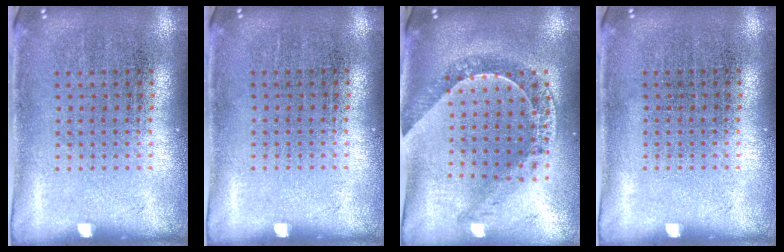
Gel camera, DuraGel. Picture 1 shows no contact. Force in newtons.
{"total": 0.0}
{"total": 1.0, "press": 1.0, "slide": 0.3}
{"total": 0.0}